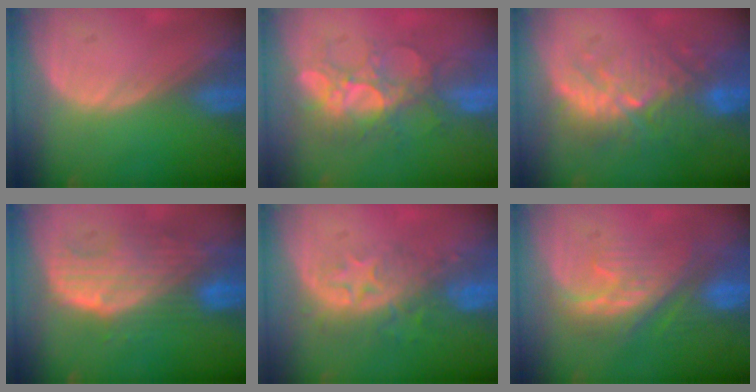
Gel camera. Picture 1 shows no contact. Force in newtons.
{"total": 8.2, "press": 7.7, "slide": 2.8}
{"total": 10.0, "press": 9.3, "slide": 3.6}
{"total": 9.9, "press": 8.7, "slide": 4.8}
{"total": 8.2, "press": 7.3, "slide": 3.8}
{"total": 8.4, "press": 8.1, "slide": 1.9}